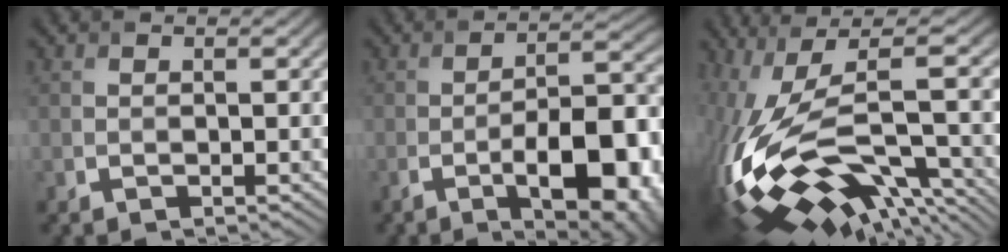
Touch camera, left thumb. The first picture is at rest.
{"total": 11.5, "force": [-4.9, 3.6, 9.8], "torque": [-0.142, -0.002, -0.072]}
{"total": 16.6, "force": [-3.3, 5.3, 15.4], "torque": [-0.344, -0.007, -0.039]}